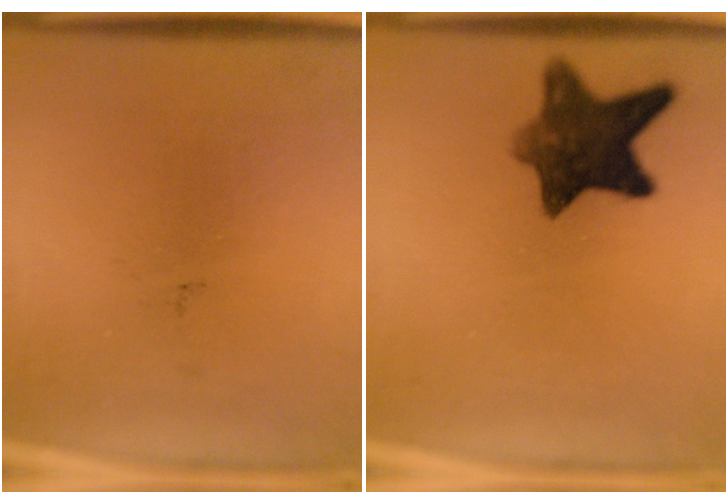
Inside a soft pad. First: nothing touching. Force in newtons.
{"total": 9.9}